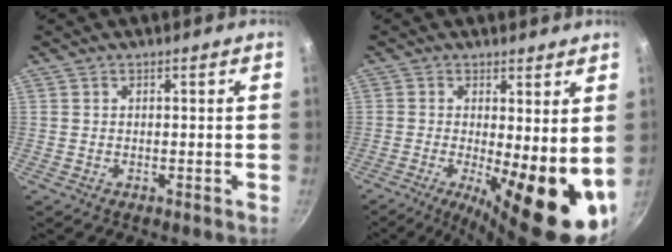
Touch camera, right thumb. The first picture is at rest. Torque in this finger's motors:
{"motor_torque": [-0.02, 1.38, 0.72, -0.10, 0.18]}